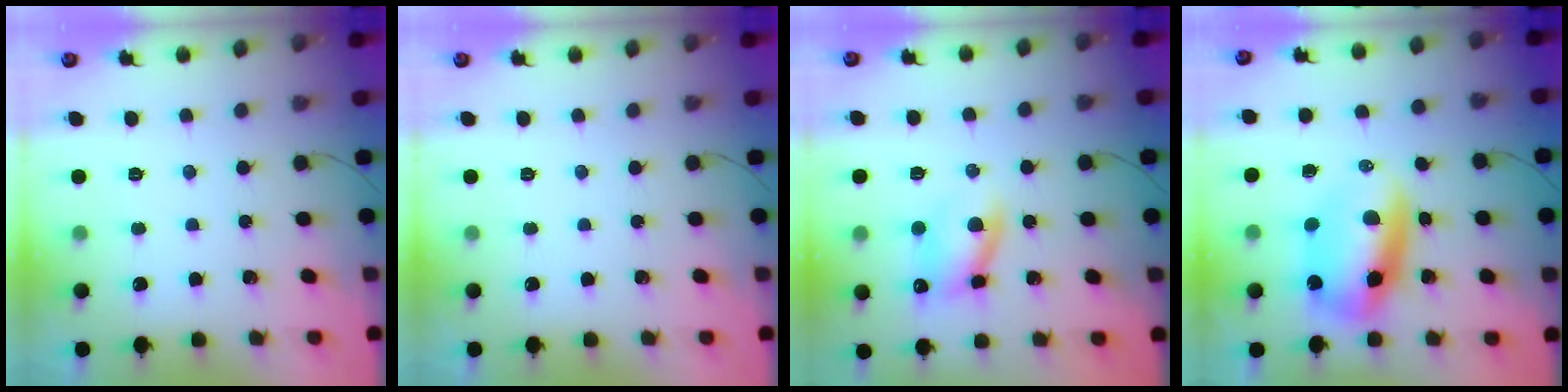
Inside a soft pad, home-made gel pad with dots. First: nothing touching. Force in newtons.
{"total": 0.0}
{"total": 9.8, "press": 9.7, "slide": 1.5}
{"total": 11.3, "press": 11.0, "slide": 2.8}